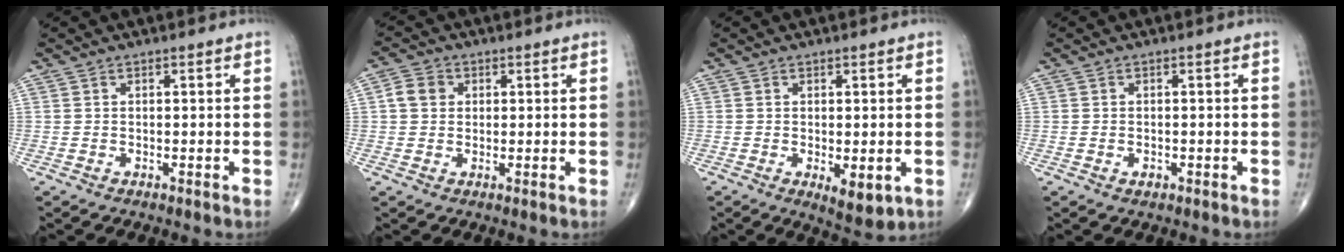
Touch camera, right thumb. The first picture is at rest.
{"total": 4.0, "force": [0.7, 3.5, 1.9], "torque": [-0.025, 0.007, 0.007]}
{"total": 5.1, "force": [-1.2, 2.2, 4.5], "torque": [-0.055, -0.014, -0.008]}
{"total": 1.0, "force": [-0.4, 0.7, 0.6], "torque": [-0.004, 0.002, -0.005]}